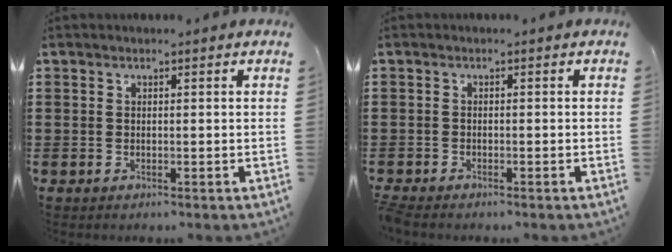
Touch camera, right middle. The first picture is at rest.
{"total": 0.9, "force": [-0.9, 0.1, 0.2], "torque": [-0.006, -0.002, -0.018]}